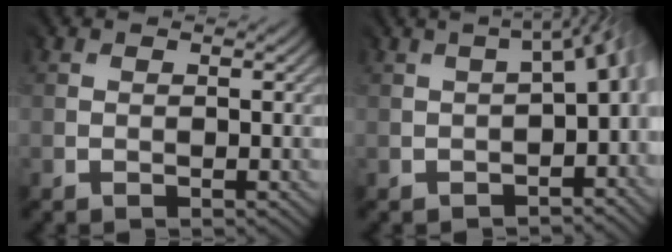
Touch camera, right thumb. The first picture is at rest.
{"total": 6.0, "force": [-2.4, 2.5, 4.8], "torque": [-0.046, -0.011, -0.022]}